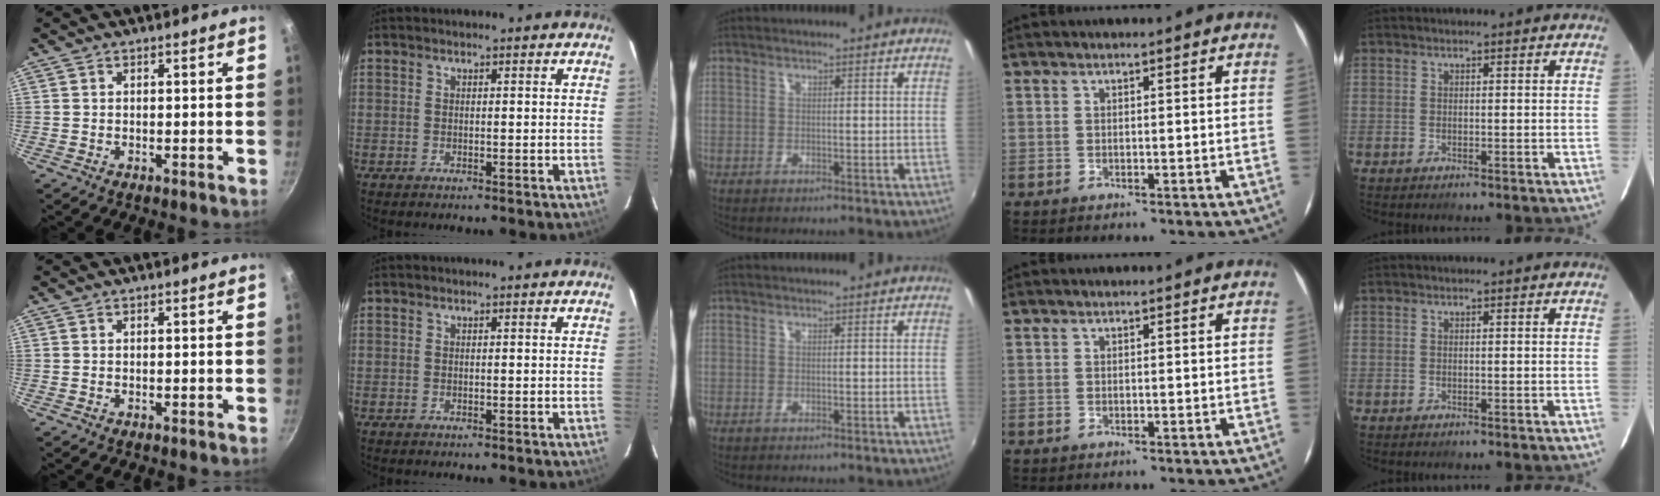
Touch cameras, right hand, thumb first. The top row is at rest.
{}